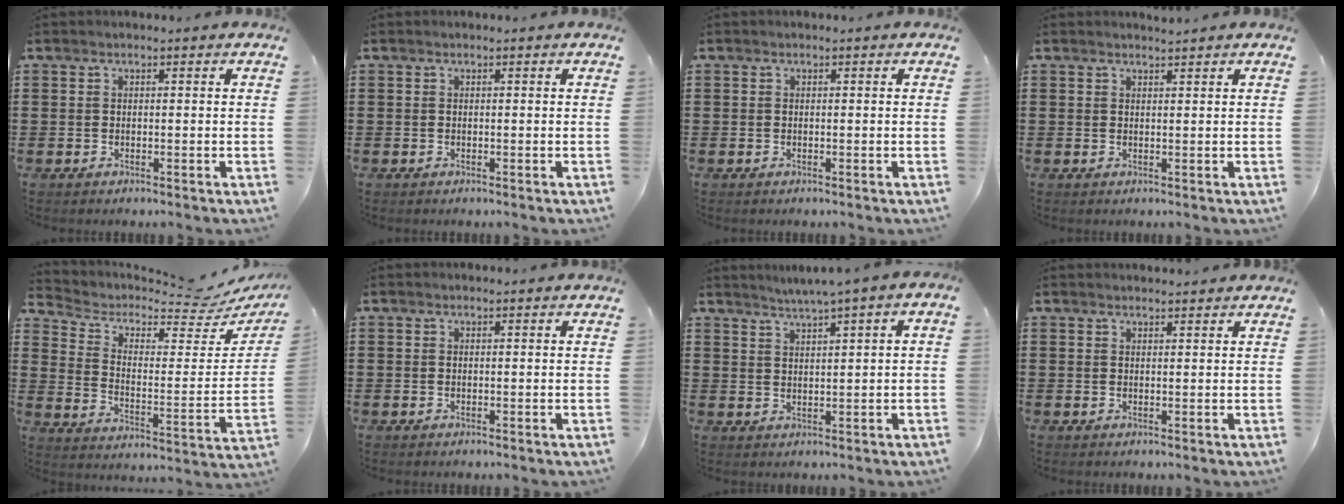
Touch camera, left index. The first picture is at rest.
{"total": 0.0}
{"total": 0.0}
{"total": 1.2, "force": [1.2, -0.1, 0.2], "torque": [-0.006, -0.002, 0.024]}
{"total": 4.5, "force": [3.8, 1.6, 1.7], "torque": [-0.052, -0.033, 0.059]}
{"total": 0.0}
{"total": 1.5, "force": [0.8, -0.4, 1.2], "torque": [-0.023, -0.005, 0.014]}
{"total": 1.0, "force": [1.0, 0.1, 0.1], "torque": [-0.005, -0.002, 0.019]}